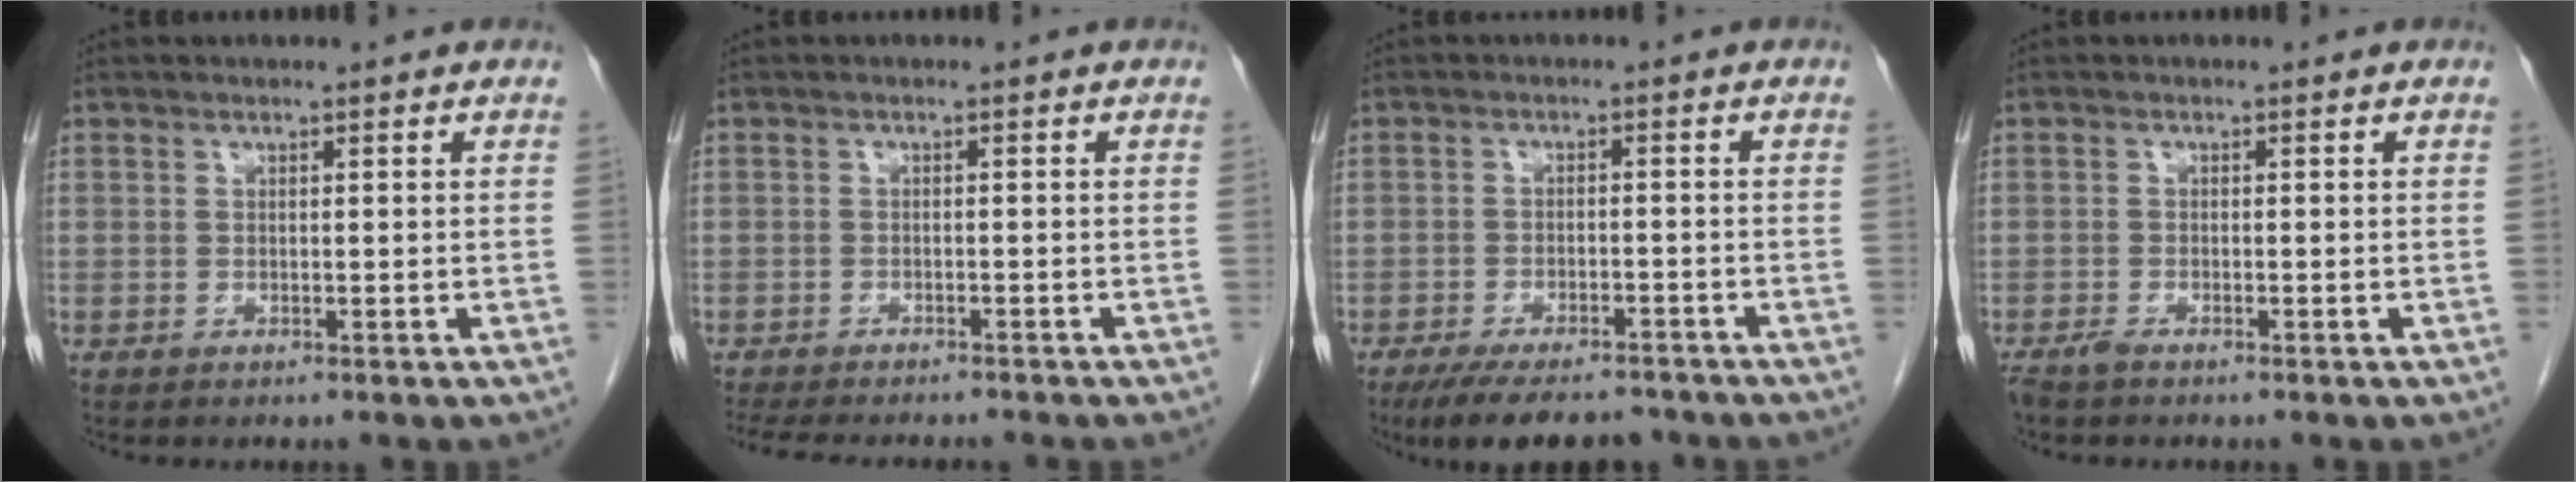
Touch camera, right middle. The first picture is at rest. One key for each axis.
{"total": 11.1, "fx": -9.8, "fy": 2.2, "fz": 4.6, "tx": -0.074, "ty": -0.013, "tz": -0.129}
{"total": 10.8, "fx": -9.2, "fy": 3.0, "fz": 4.8, "tx": -0.072, "ty": -0.005, "tz": -0.132}
{"total": 1.5, "fx": -1.2, "fy": 0.2, "fz": 0.7, "tx": -0.021, "ty": -0.004, "tz": -0.024}